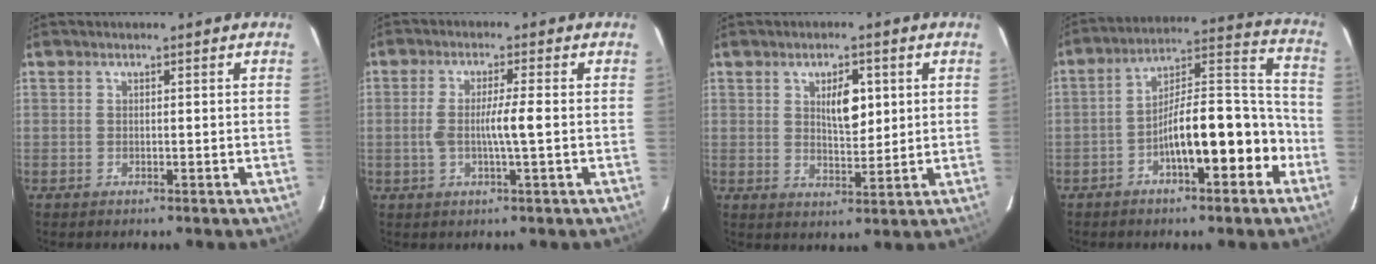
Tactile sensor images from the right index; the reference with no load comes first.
{"total": 4.8, "force": [-0.4, -0.1, 4.8], "torque": [-0.089, -0.003, -0.008]}
{"total": 5.5, "force": [1.8, 2.2, 4.7], "torque": [-0.077, 0.000, 0.035]}
{"total": 14.2, "force": [-5.5, 3.8, 12.6], "torque": [-0.197, 0.033, -0.081]}